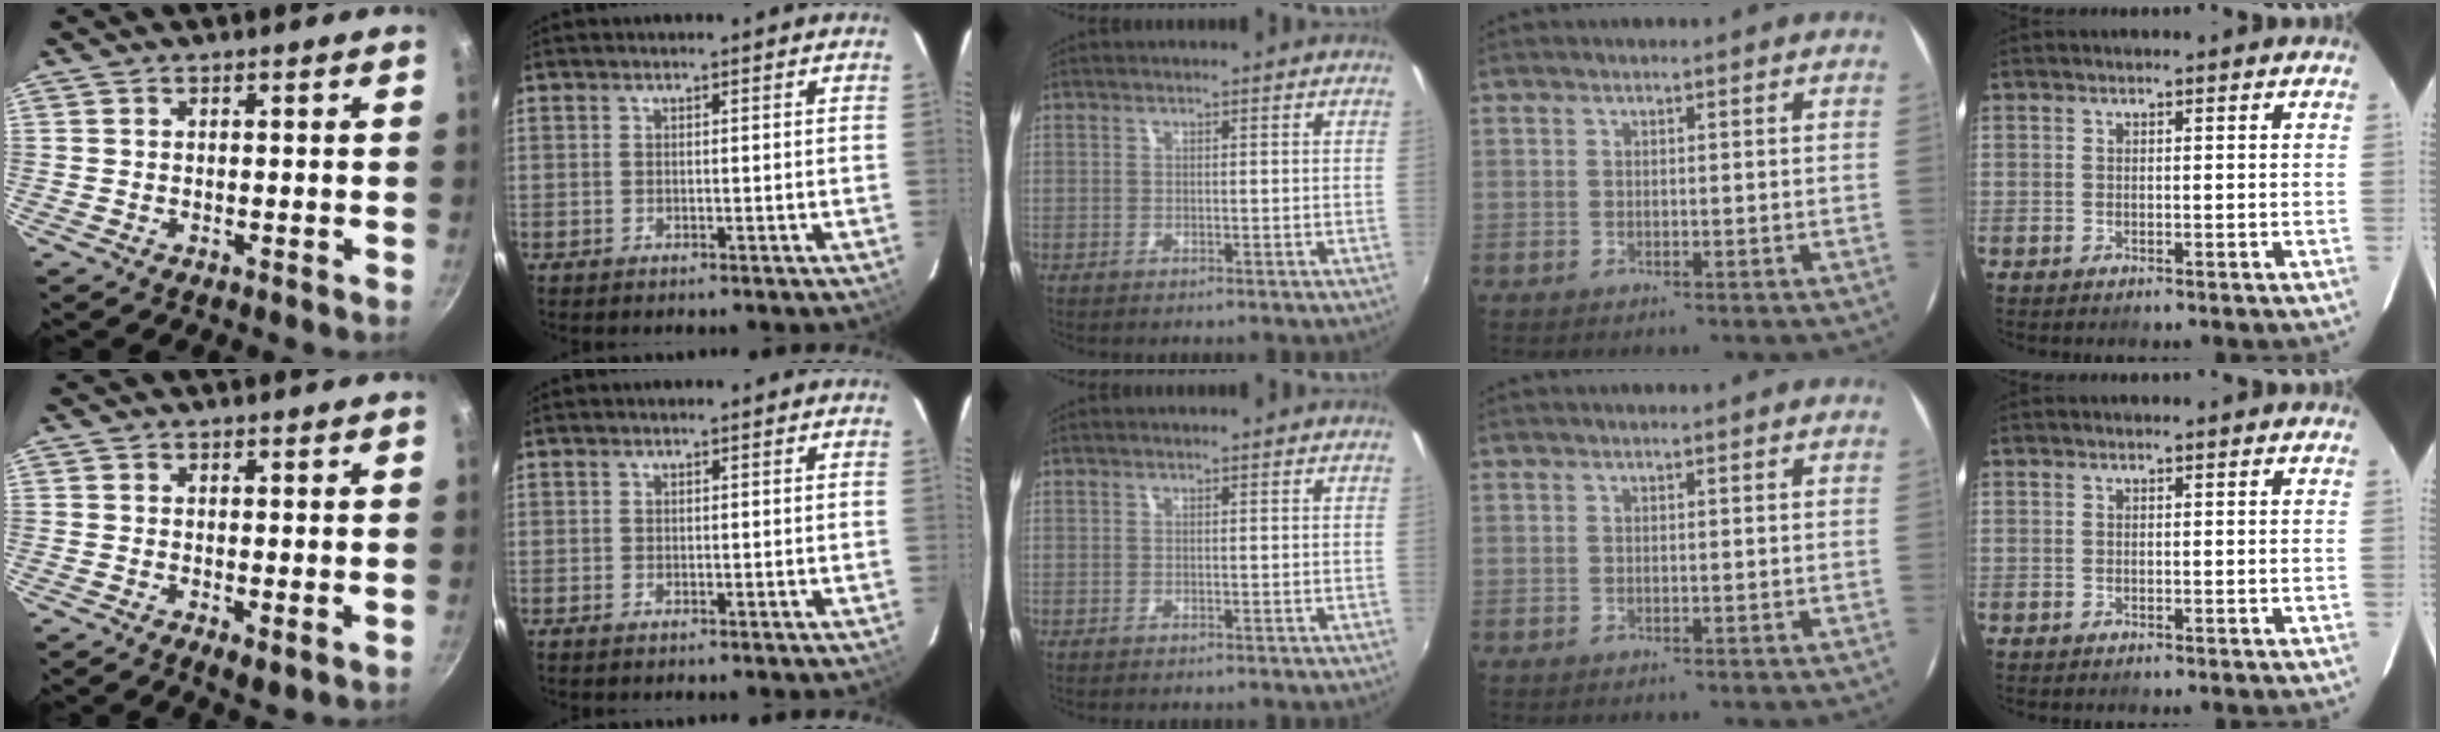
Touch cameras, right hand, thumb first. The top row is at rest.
{"thumb": {"total": 2.7, "force": [0.1, 1.3, 2.4], "torque": [-0.036, -0.012, 0.003]}}